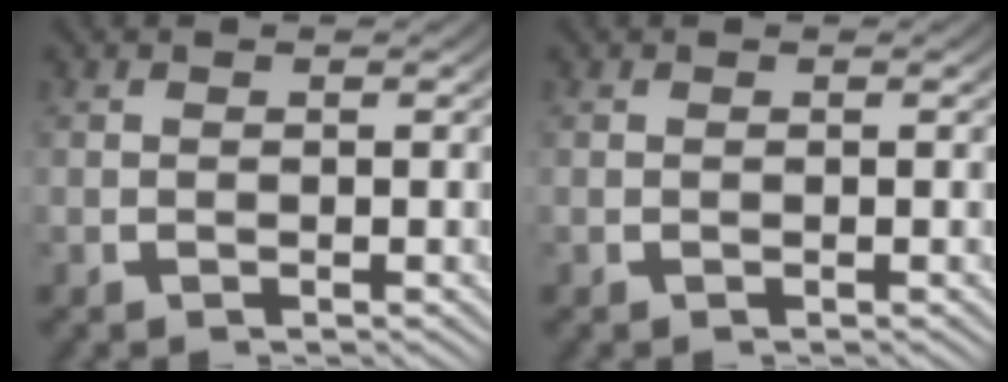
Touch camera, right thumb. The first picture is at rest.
{"total": 0.0}